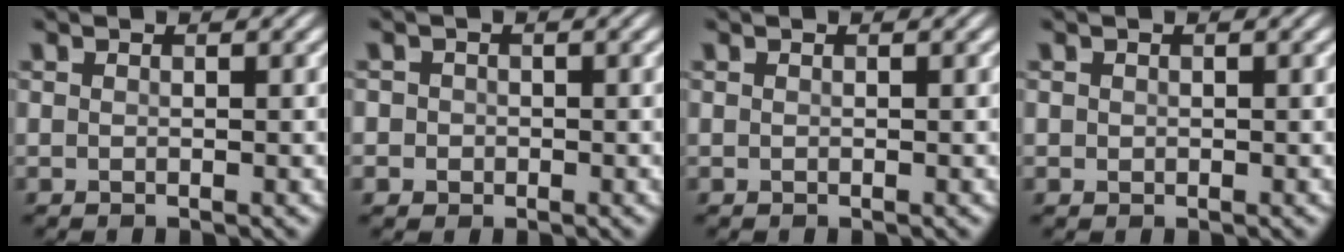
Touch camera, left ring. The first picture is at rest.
{"total": 1.6, "force": [-0.1, 1.6, 0.3], "torque": [0.011, 0.002, -0.010]}
{"total": 0.0}
{"total": 0.5, "force": [0.1, 0.5, 0.1], "torque": [0.002, -0.001, 0.001]}